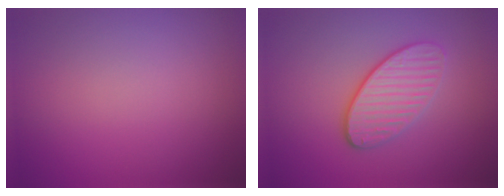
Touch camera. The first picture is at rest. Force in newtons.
{"total": 3.6, "press": 3.1, "slide": 1.9}